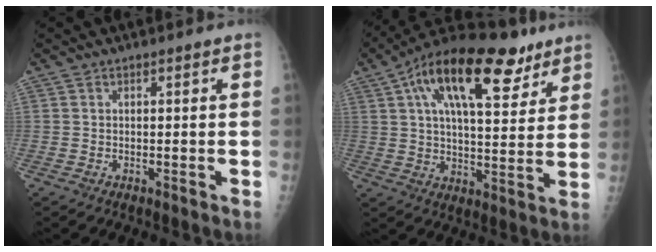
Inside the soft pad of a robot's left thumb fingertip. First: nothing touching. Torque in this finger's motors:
{"motor_torque": [0.41, 0.49, 1.64, -1.13, 0.30]}